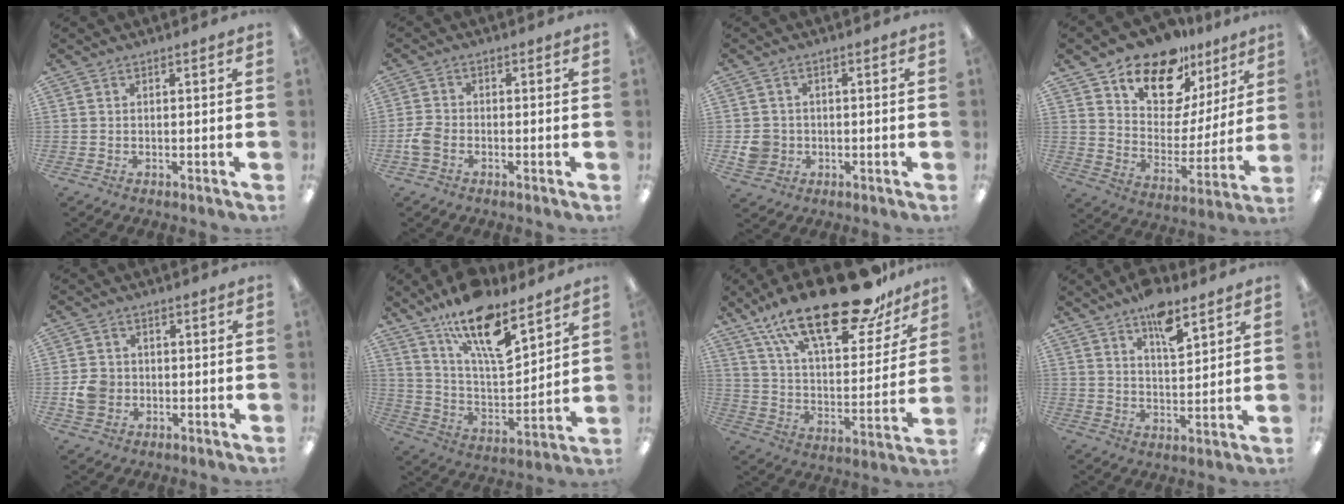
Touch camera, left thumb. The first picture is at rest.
{"total": 3.7, "force": [-1.6, 2.5, 2.2], "torque": [-0.048, 0.005, -0.031]}
{"total": 4.7, "force": [-0.7, 4.4, 1.5], "torque": [-0.013, 0.006, -0.012]}
{"total": 15.9, "force": [12.5, 8.1, 5.5], "torque": [-0.112, -0.088, 0.230]}
{"total": 5.4, "force": [-0.9, 4.9, 2.2], "torque": [-0.038, 0.008, -0.016]}
{"total": 18.1, "force": [12.4, 6.4, 11.6], "torque": [-0.193, -0.073, 0.211]}
{"total": 26.7, "force": [18.6, 9.4, 16.6], "torque": [-0.266, -0.114, 0.309]}
{"total": 9.4, "force": [6.5, 3.7, 5.8], "torque": [-0.081, -0.036, 0.108]}